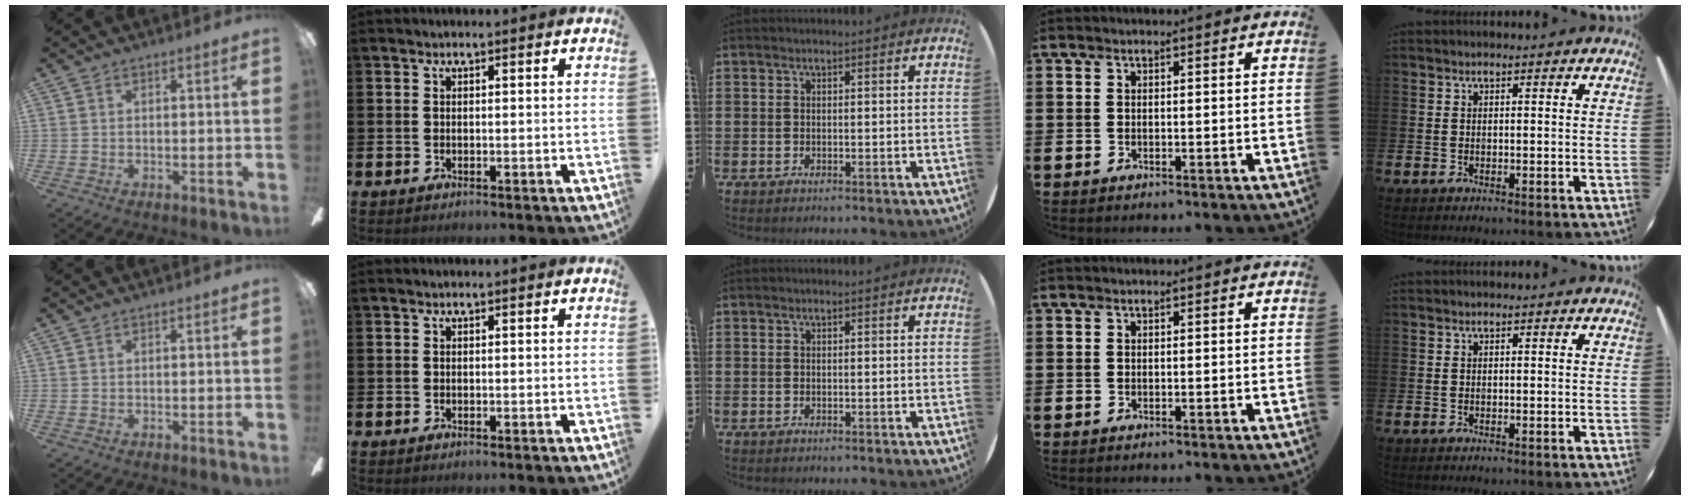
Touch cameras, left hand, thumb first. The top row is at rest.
{}